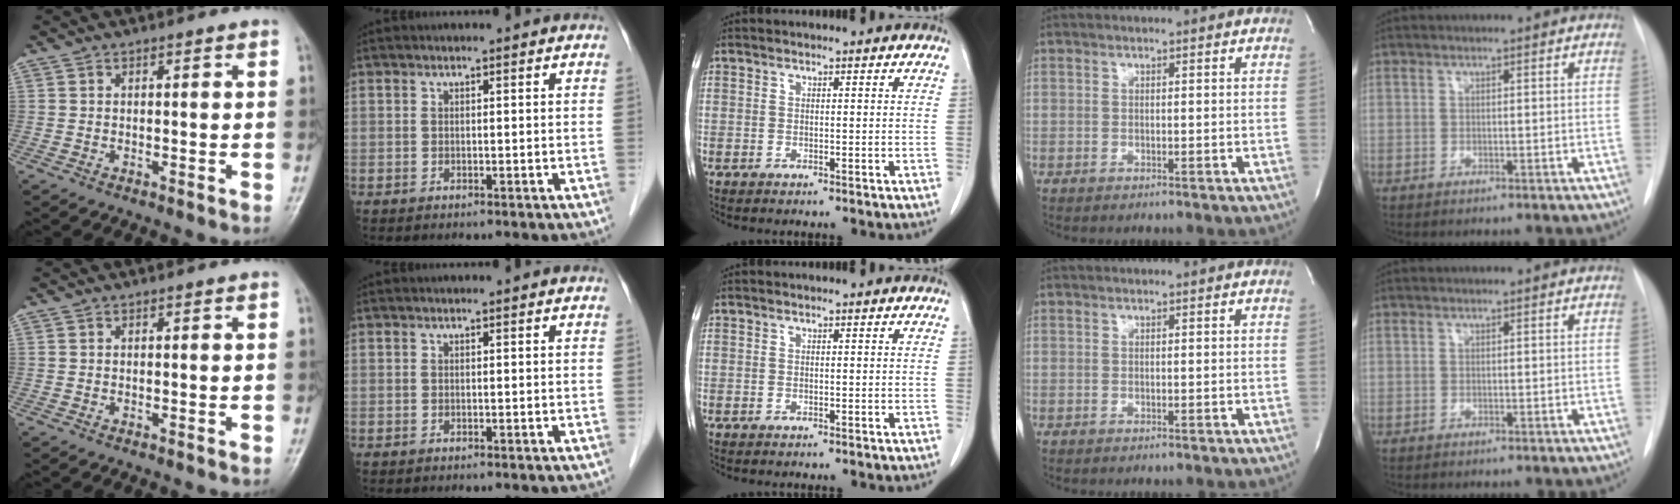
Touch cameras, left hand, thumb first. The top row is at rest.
{}